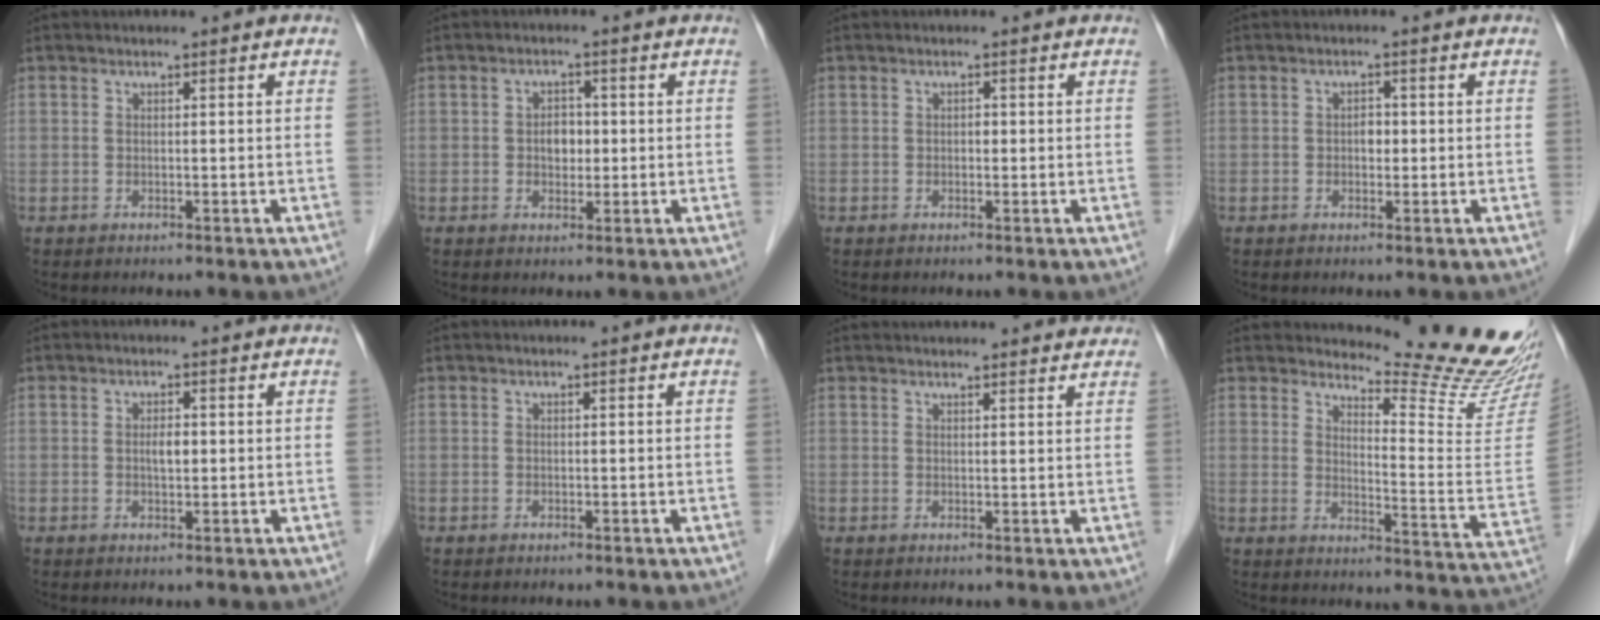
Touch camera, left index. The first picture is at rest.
{"total": 2.9, "force": [0.0, 2.1, 2.0], "torque": [-0.032, 0.008, 0.002]}
{"total": 0.7, "force": [0.0, 0.5, 0.4], "torque": [-0.005, 0.002, -0.002]}
{"total": 1.5, "force": [-0.1, 1.1, 1.1], "torque": [-0.014, 0.004, -0.002]}
{"total": 1.7, "force": [0.2, 0.7, 1.5], "torque": [-0.028, 0.001, 0.004]}
{"total": 0.0}
{"total": 11.6, "force": [11.1, 1.8, 3.0], "torque": [-0.024, 0.026, 0.121]}
{"total": 17.4, "force": [16.8, -0.5, 4.3], "torque": [-0.063, -0.142, 0.196]}